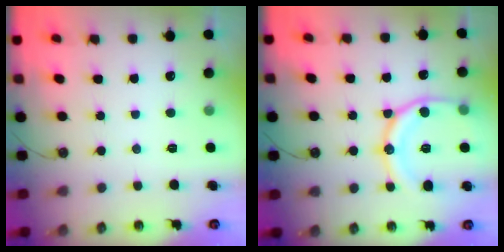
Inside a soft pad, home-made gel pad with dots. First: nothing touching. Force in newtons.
{"total": 17.7, "press": 17.6, "slide": 1.8}